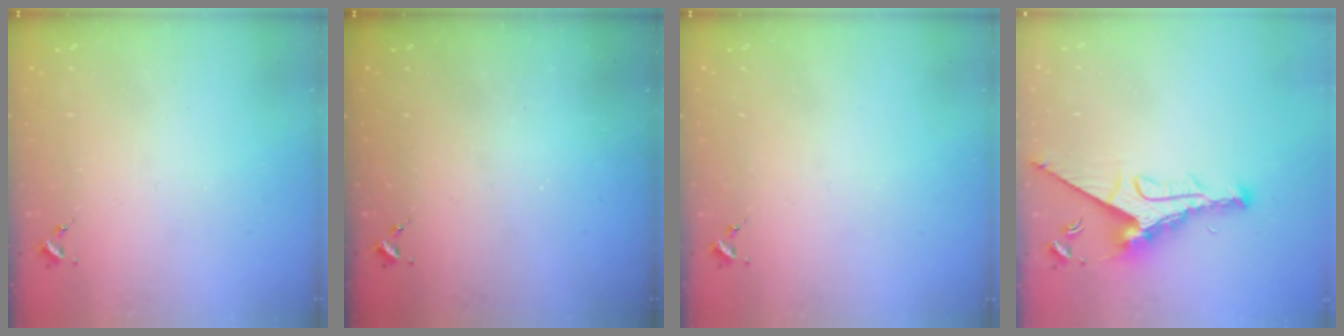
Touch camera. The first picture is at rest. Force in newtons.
{"total": 0.0}
{"total": 0.0}
{"total": 11.3, "press": 11.3, "slide": 1.3}